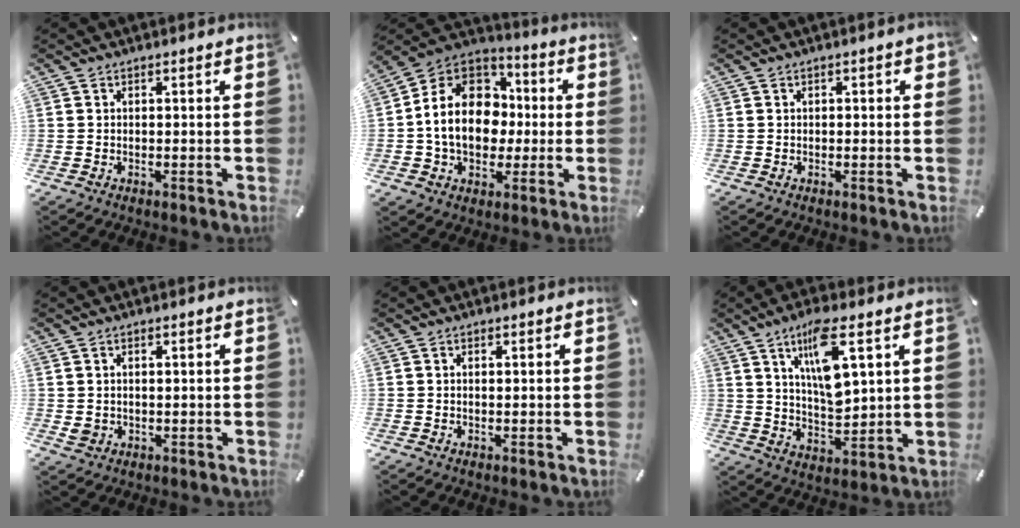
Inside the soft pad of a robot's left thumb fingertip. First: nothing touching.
{"total": 17.6, "force": [-0.8, 14.3, 10.2], "torque": [-0.212, 0.019, -0.014]}
{"total": 1.0, "force": [0.0, 0.4, 0.9], "torque": [-0.017, 0.002, 0.000]}
{"total": 2.1, "force": [0.2, 1.7, 1.2], "torque": [-0.018, 0.001, 0.001]}
{"total": 0.7, "force": [0.2, 0.2, 0.6], "torque": [-0.011, 0.001, 0.003]}
{"total": 12.7, "force": [5.9, 4.5, 10.3], "torque": [-0.182, -0.019, 0.098]}